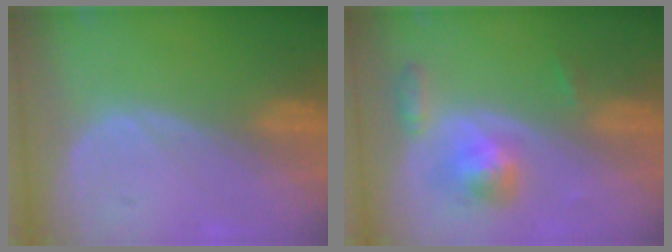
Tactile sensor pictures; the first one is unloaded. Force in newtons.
{"total": 5.3, "press": 5.0, "slide": 1.6}